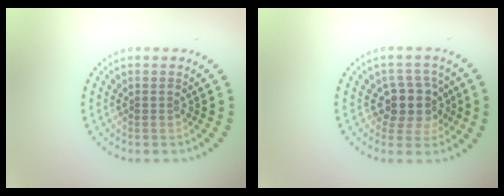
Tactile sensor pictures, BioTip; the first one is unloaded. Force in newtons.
{"total": 3.4, "press": 2.9, "slide": 1.7}